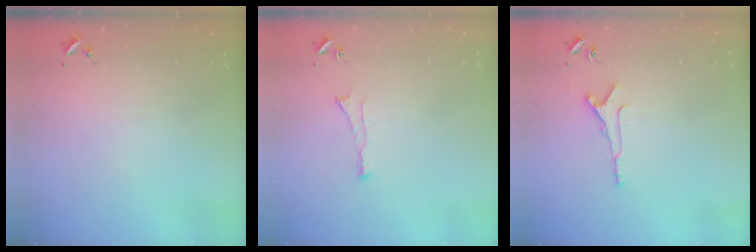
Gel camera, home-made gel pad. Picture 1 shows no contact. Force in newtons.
{"total": 3.7, "press": 3.6, "slide": 0.6}
{"total": 7.1, "press": 7.0, "slide": 0.8}